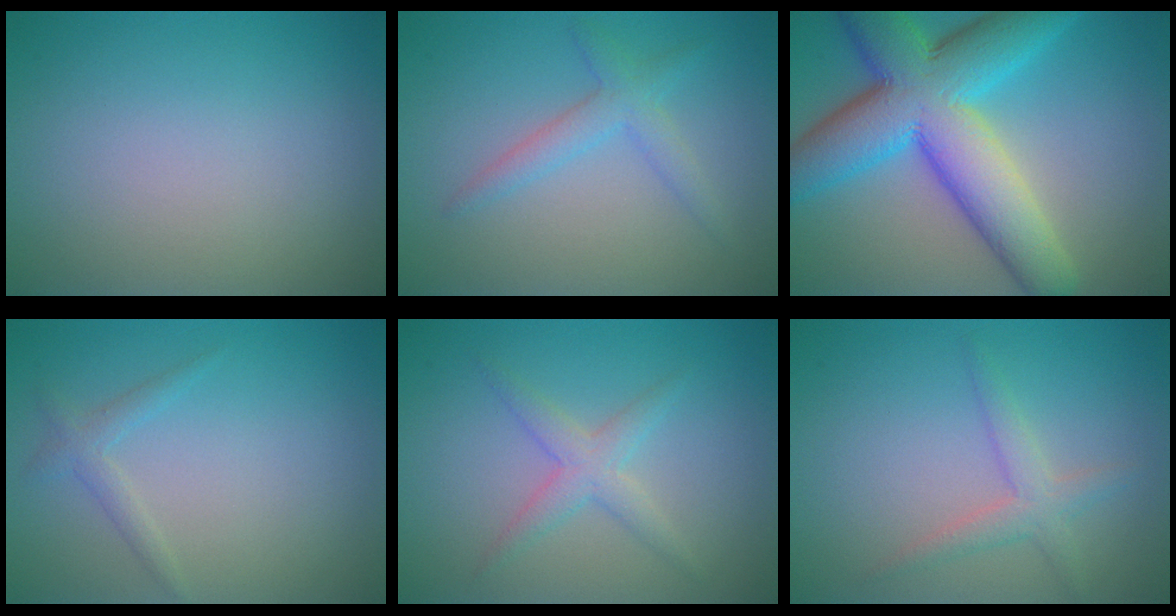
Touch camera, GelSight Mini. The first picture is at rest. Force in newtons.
{"total": 2.4, "press": 2.4, "slide": 0.2}
{"total": 12.3, "press": 12.3, "slide": 0.4}
{"total": 1.5, "press": 1.5, "slide": 0.1}
{"total": 2.3, "press": 2.3, "slide": 0.1}
{"total": 2.2, "press": 2.2, "slide": 0.1}